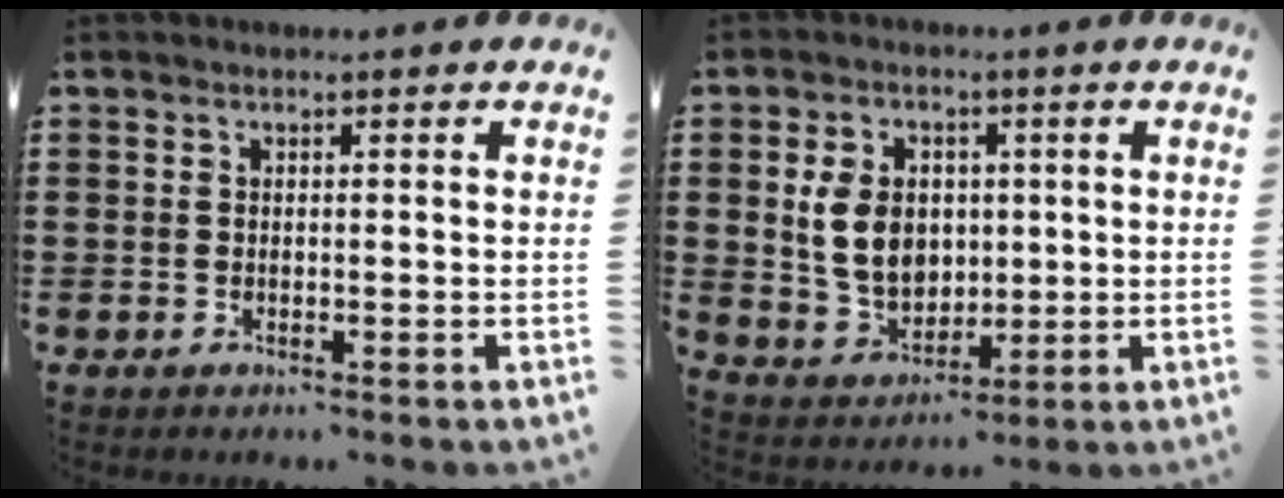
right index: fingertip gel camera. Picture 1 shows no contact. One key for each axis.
{"total": 8.2, "fx": 1.2, "fy": 6.0, "fz": 5.4, "tx": -0.115, "ty": 0.008, "tz": 0.017}